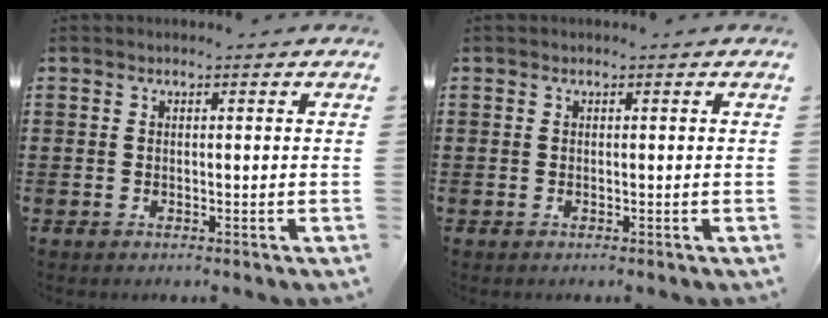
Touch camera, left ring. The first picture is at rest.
{"total": 0.0}